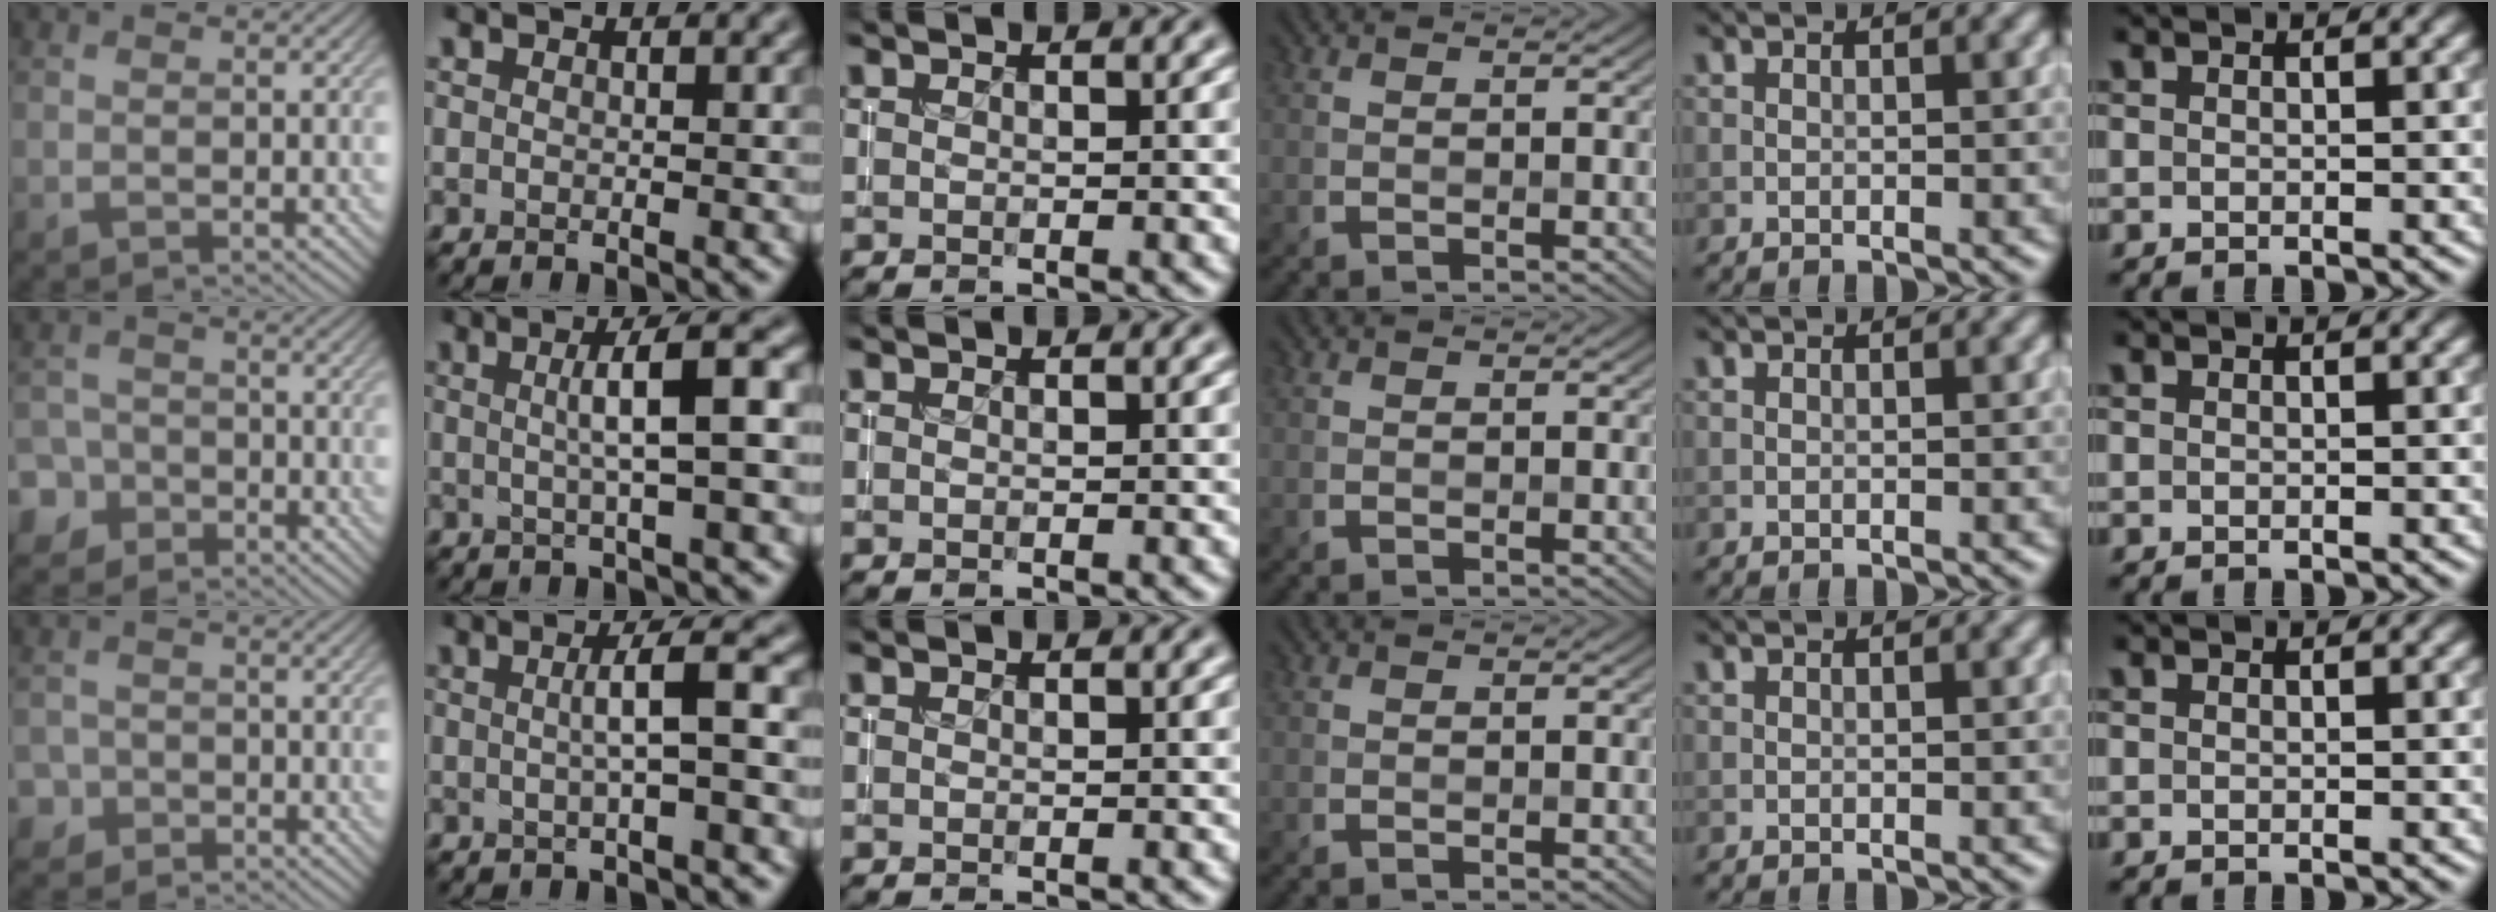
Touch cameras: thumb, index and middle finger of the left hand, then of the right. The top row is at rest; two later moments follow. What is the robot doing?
{"motion": "insert", "object": "coin"}